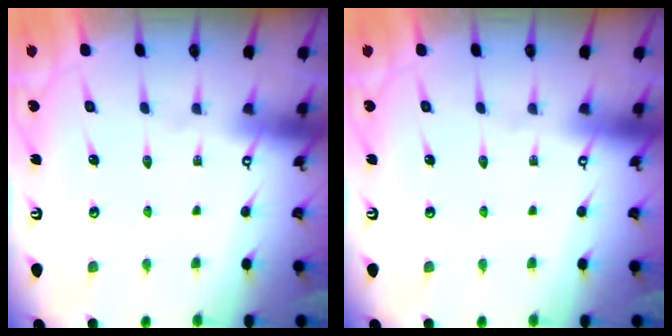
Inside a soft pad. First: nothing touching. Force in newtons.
{"total": 0.0}